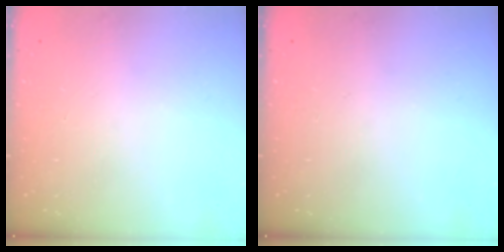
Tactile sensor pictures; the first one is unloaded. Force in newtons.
{"total": 0.0}